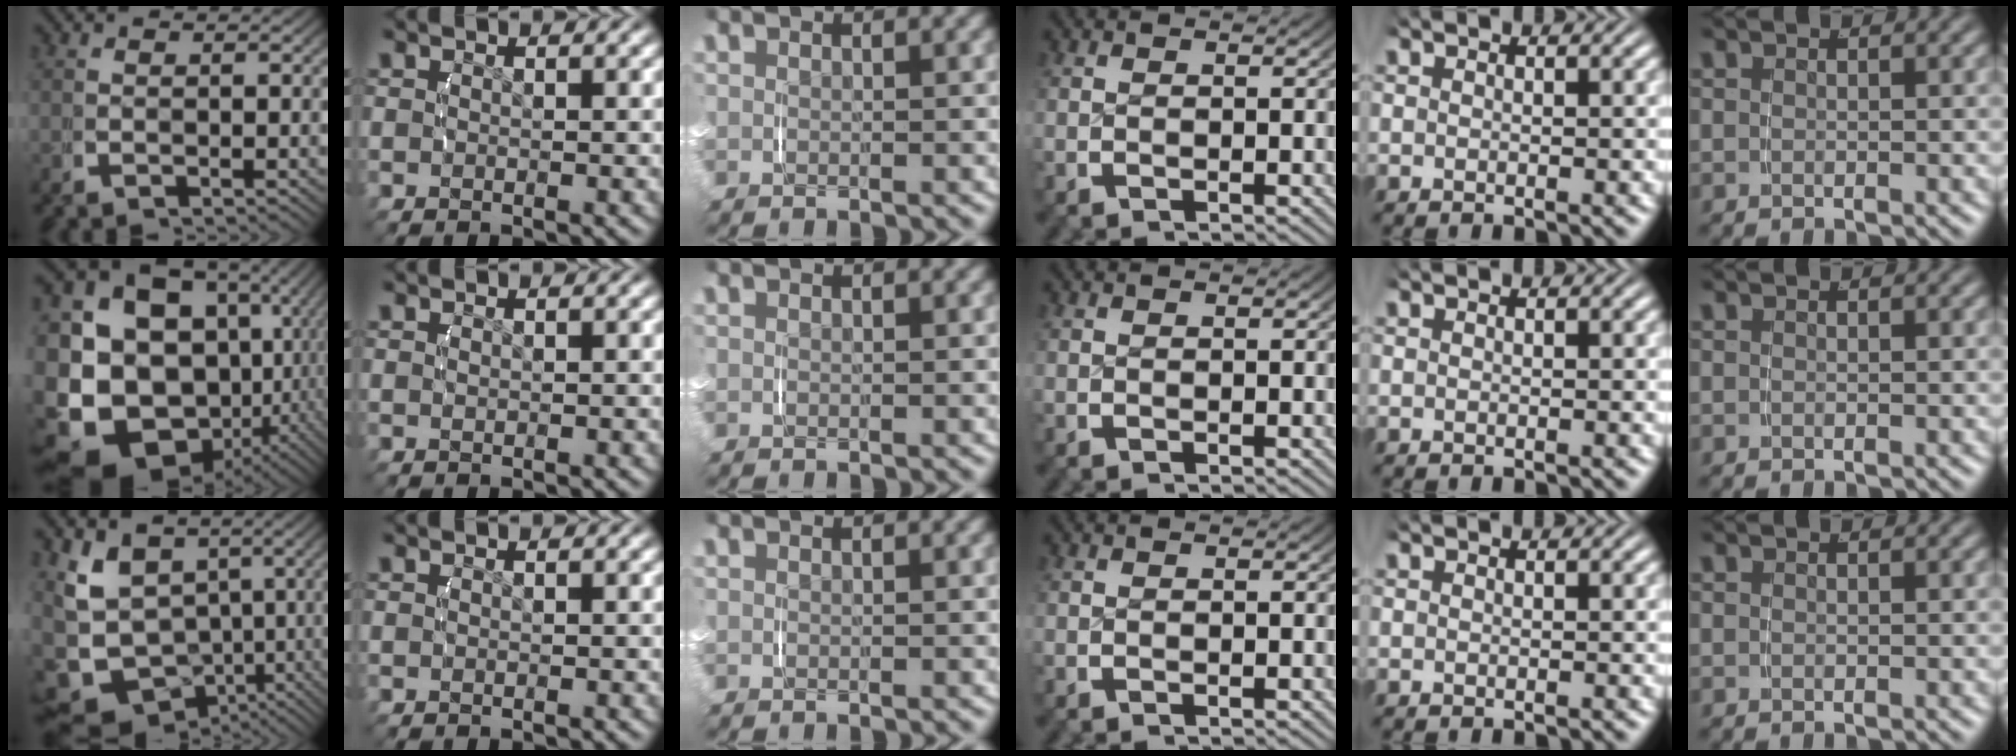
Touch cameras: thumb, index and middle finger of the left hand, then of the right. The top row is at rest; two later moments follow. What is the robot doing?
{"motion": "lift_and_place", "object": "backpack"}